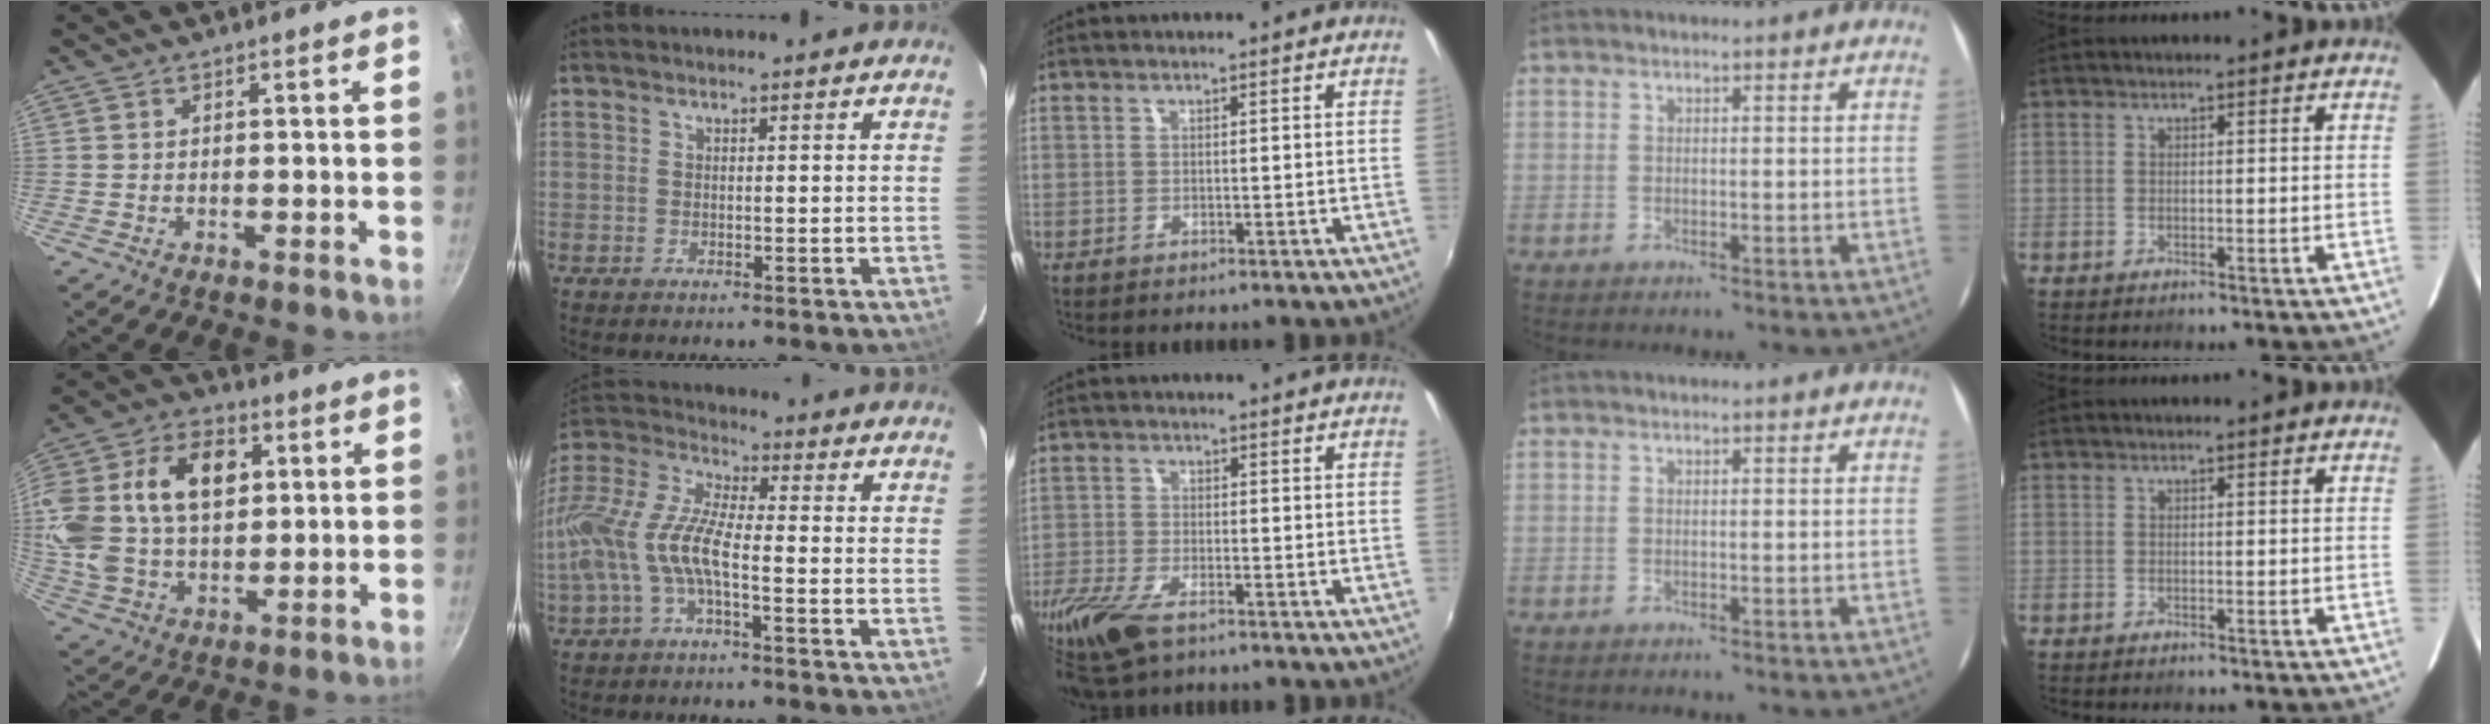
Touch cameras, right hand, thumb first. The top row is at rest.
{"thumb": {"total": 24.1, "force": [5.3, 16.4, 16.8], "torque": [-0.341, 0.020, 0.092]}, "index": {"total": 14.4, "force": [-4.1, 4.7, 13.0], "torque": [-0.283, 0.002, -0.087]}, "middle": {"total": 11.6, "force": [-7.7, 4.8, 7.2], "torque": [-0.181, -0.040, -0.148]}}